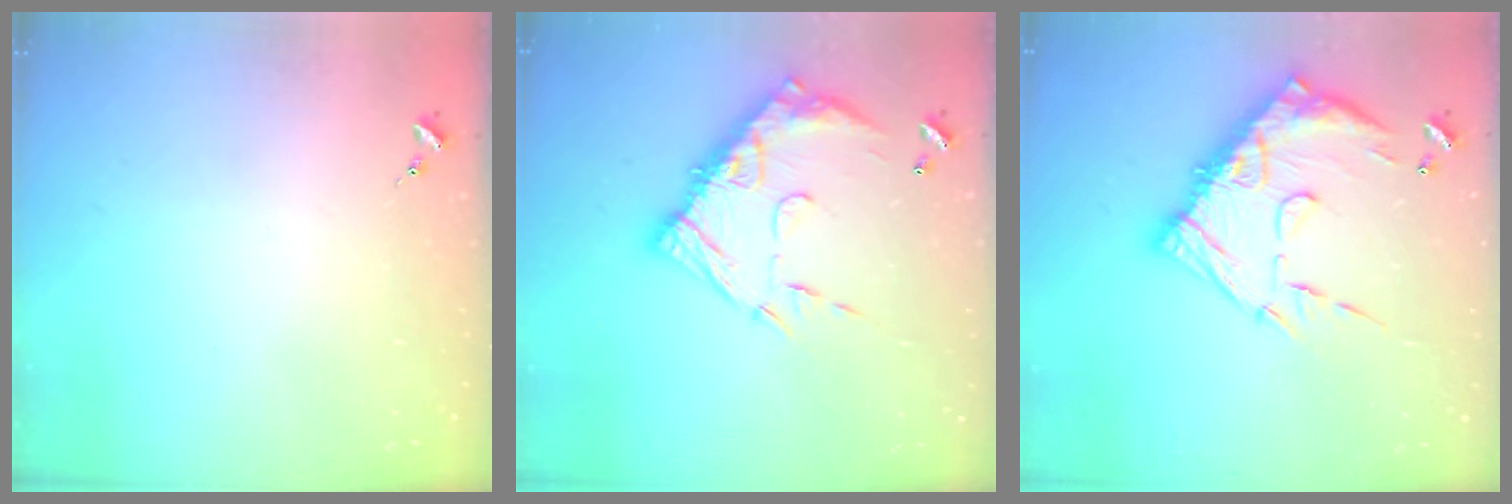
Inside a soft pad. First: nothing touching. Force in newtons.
{"total": 17.2, "press": 17.1, "slide": 1.4}
{"total": 19.1, "press": 19.0, "slide": 1.7}